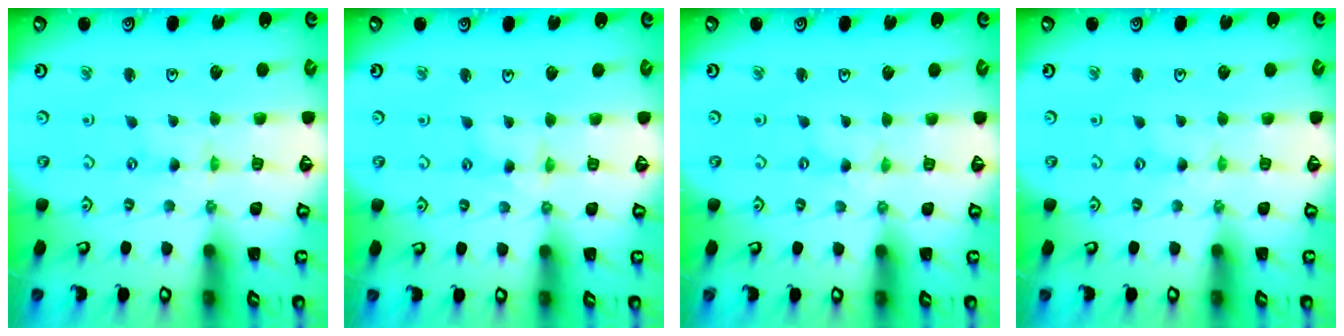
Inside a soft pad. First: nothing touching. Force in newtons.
{"total": 4.4, "press": 4.4, "slide": 0.4}
{"total": 0.0}
{"total": 0.7, "press": 0.7, "slide": 0.1}